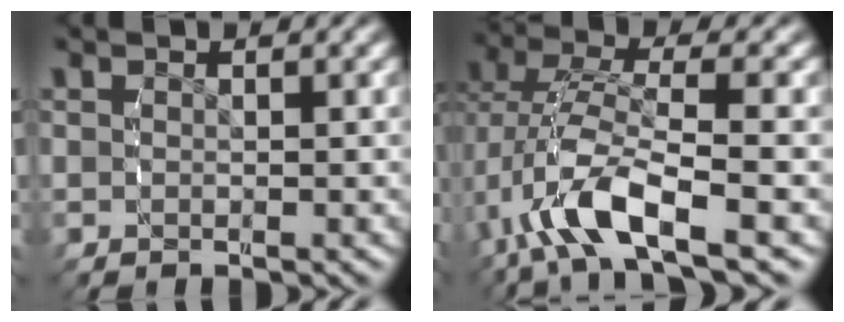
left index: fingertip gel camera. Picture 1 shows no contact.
{"total": 5.8, "force": [-1.5, 2.4, 5.1], "torque": [-0.123, -0.016, -0.018]}